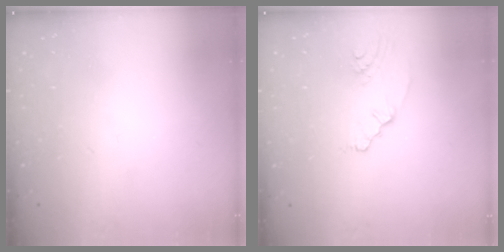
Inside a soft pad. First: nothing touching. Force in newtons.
{"total": 2.4, "press": 2.1, "slide": 1.2}